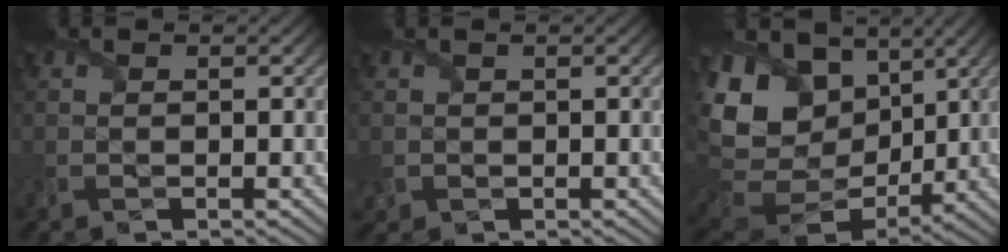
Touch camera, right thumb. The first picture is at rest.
{"total": 1.6, "force": [0.2, 1.6, 0.3], "torque": [-0.015, -0.002, 0.001]}
{"total": 18.7, "force": [4.5, 13.7, 11.9], "torque": [-0.290, 0.006, 0.111]}